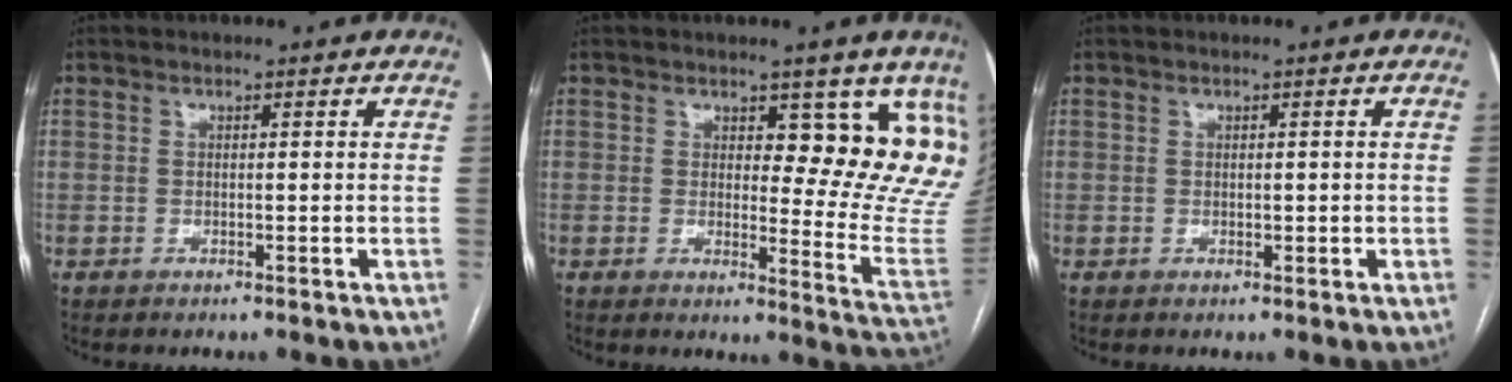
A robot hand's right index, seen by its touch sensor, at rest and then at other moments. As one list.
[{"total": 12.2, "force": [7.8, 4.1, 8.4], "torque": [-0.078, -0.035, 0.079]}, {"total": 1.0, "force": [0.0, 0.8, 0.5], "torque": [-0.006, 0.004, 0.002]}]